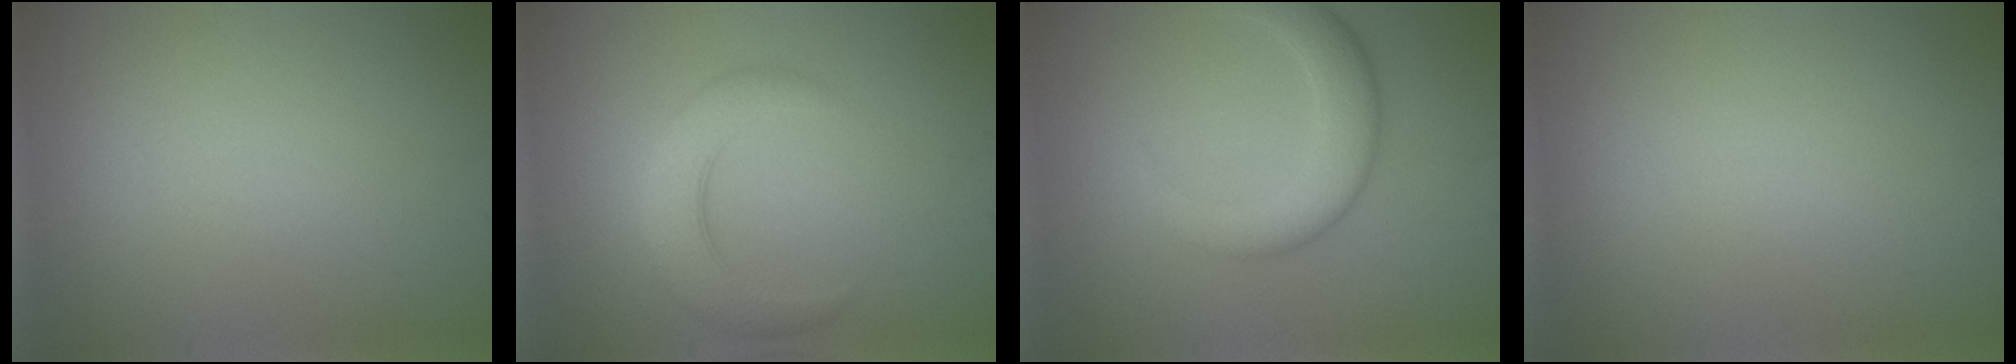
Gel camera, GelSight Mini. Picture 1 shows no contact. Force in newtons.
{"total": 4.0, "press": 4.0, "slide": 0.1}
{"total": 4.5, "press": 4.5, "slide": 0.1}
{"total": 0.0}